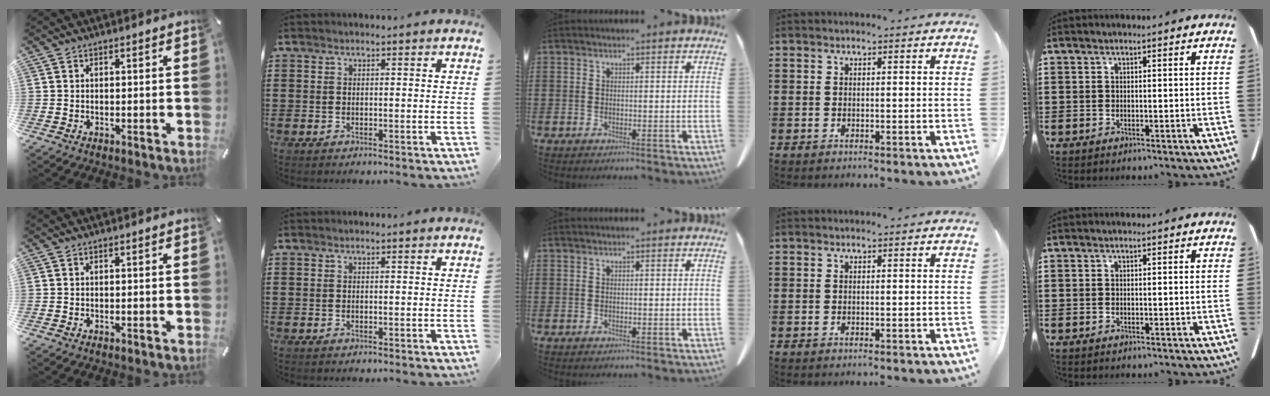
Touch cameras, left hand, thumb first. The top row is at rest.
{}